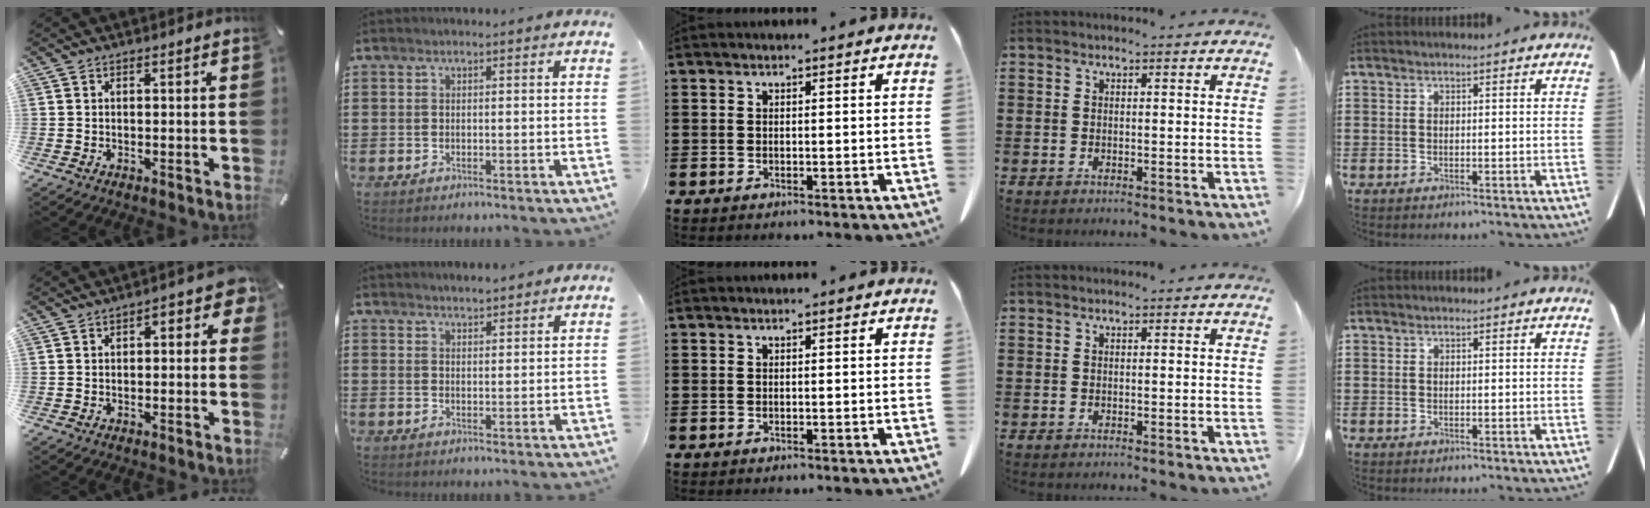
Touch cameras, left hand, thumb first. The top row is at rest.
{"thumb": {"total": 4.1, "force": [-0.6, 2.4, 3.3], "torque": [-0.044, 0.009, -0.014]}, "index": {"total": 2.2, "force": [2.2, 0.1, 0.1], "torque": [-0.006, -0.001, 0.042]}}